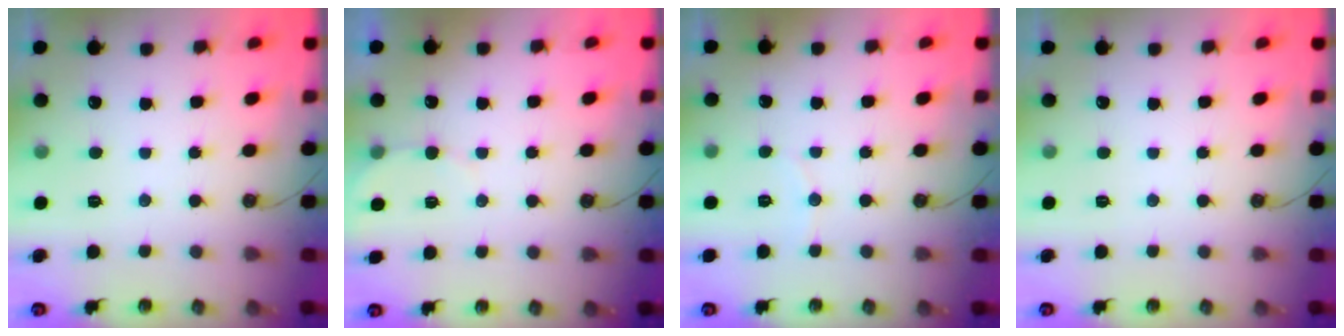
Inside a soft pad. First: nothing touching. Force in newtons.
{"total": 3.8, "press": 3.4, "slide": 1.6}
{"total": 2.7, "press": 2.7, "slide": 0.3}
{"total": 0.0}